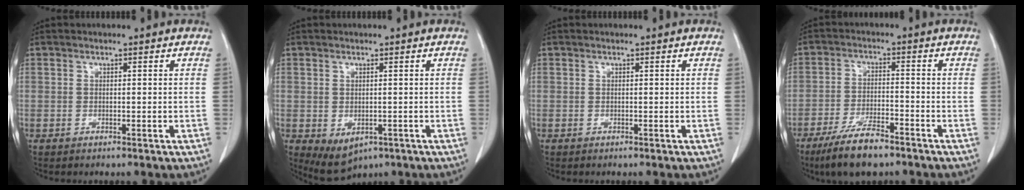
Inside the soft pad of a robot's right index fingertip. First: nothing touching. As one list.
[{"total": 4.6, "force": [-1.5, 3.0, 3.1], "torque": [-0.053, -0.010, -0.005]}, {"total": 0.0}, {"total": 8.8, "force": [-6.5, 2.2, 5.6], "torque": [-0.105, -0.014, -0.114]}]